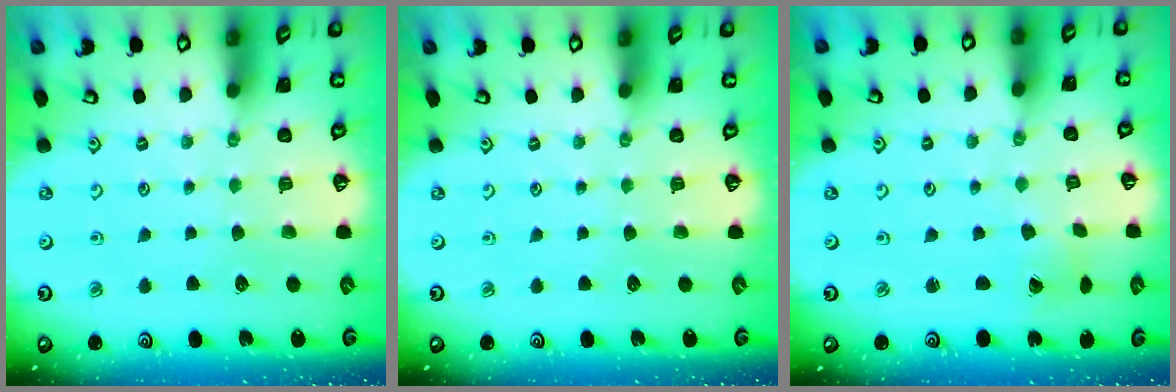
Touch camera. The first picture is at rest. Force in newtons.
{"total": 0.0}
{"total": 2.4, "press": 2.4, "slide": 0.3}